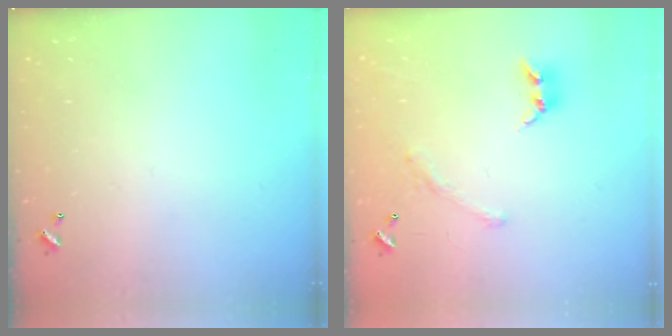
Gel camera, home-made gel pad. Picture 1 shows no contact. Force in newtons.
{"total": 1.6, "press": 1.1, "slide": 1.1}